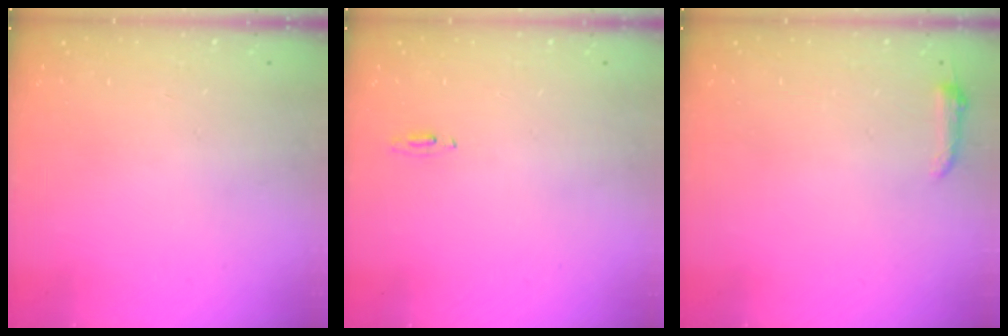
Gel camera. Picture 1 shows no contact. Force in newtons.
{"total": 3.8, "press": 2.8, "slide": 2.6}
{"total": 3.7, "press": 3.7, "slide": 0.7}